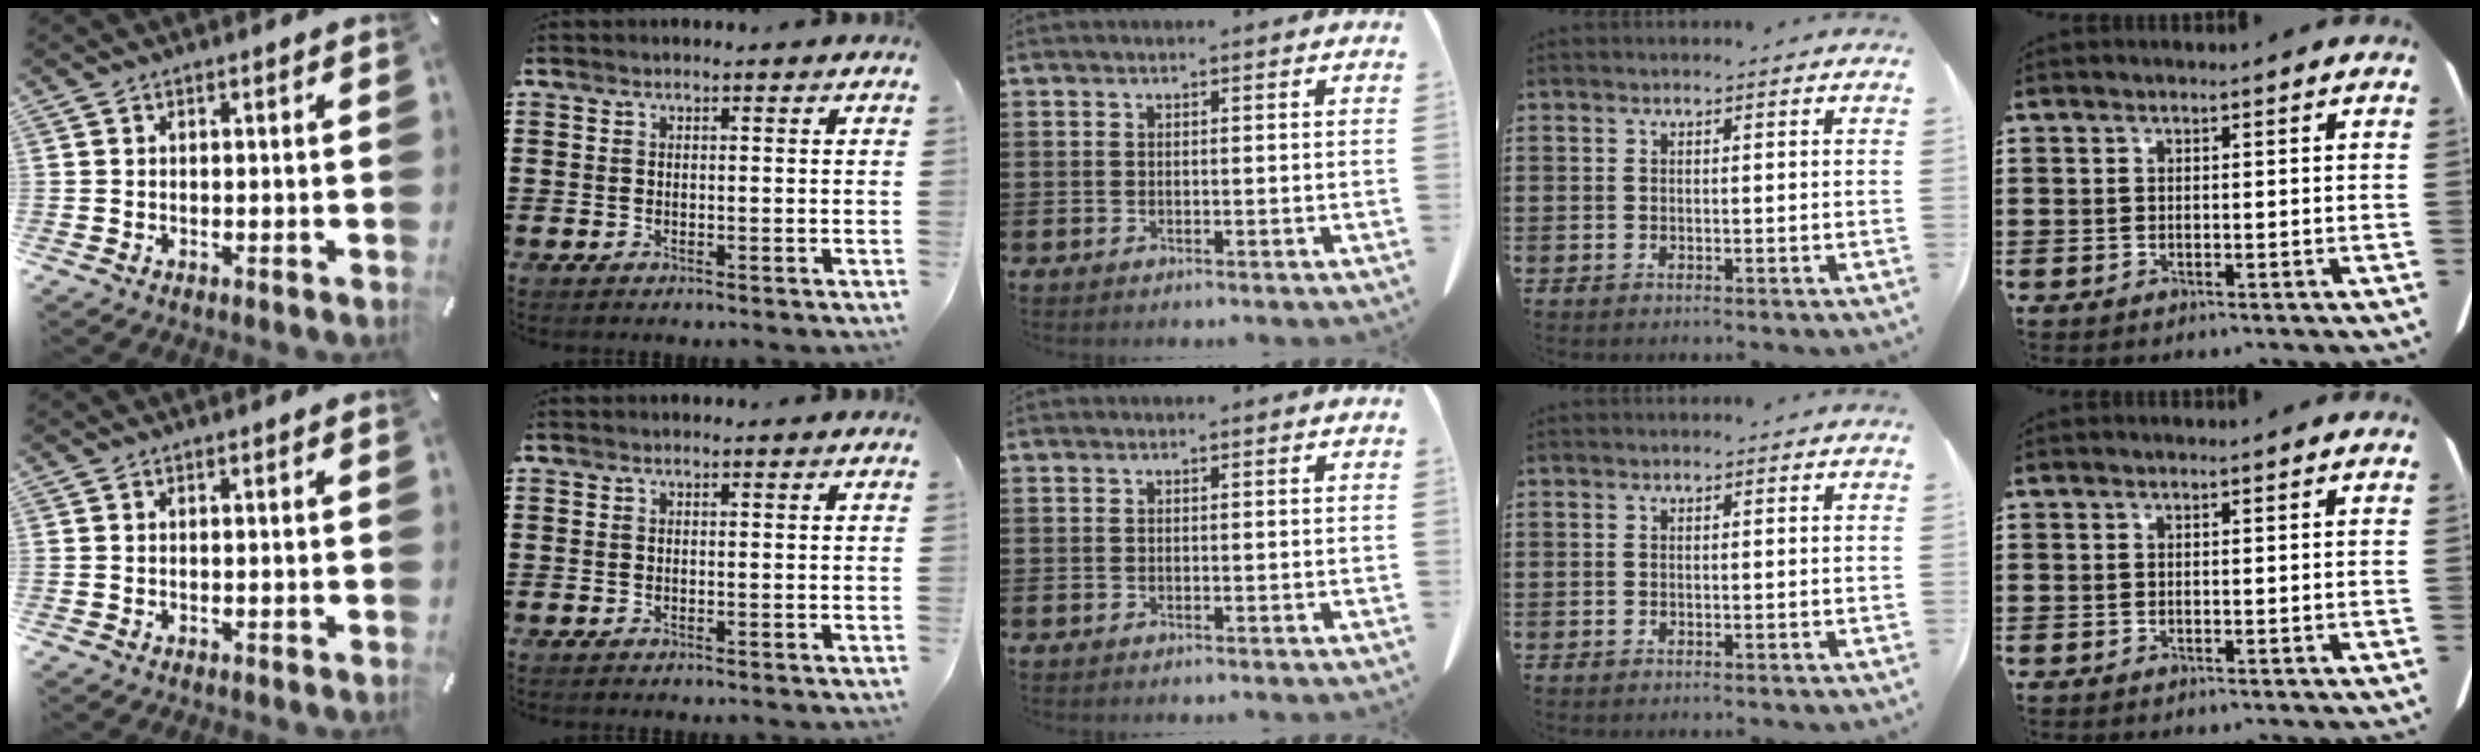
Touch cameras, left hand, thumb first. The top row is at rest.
{}